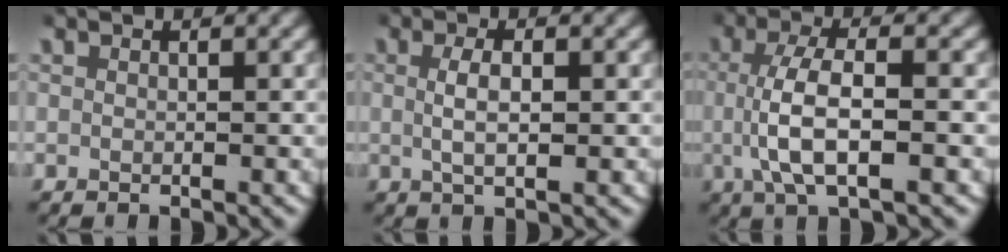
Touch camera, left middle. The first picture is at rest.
{"total": 2.6, "force": [0.3, 0.7, 2.5], "torque": [-0.046, -0.002, 0.007]}
{"total": 5.1, "force": [-0.4, 1.6, 4.8], "torque": [-0.100, -0.001, -0.008]}